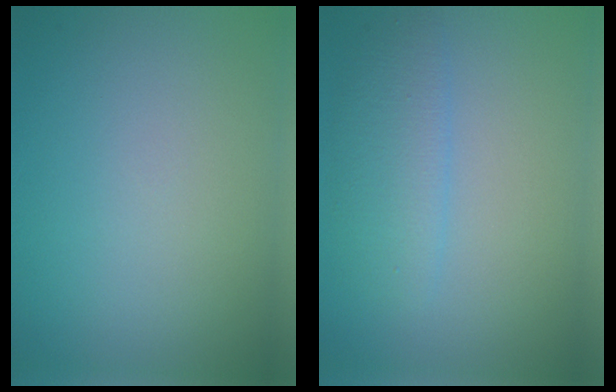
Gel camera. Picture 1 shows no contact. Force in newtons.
{"total": 2.6, "press": 2.6, "slide": 0.1}